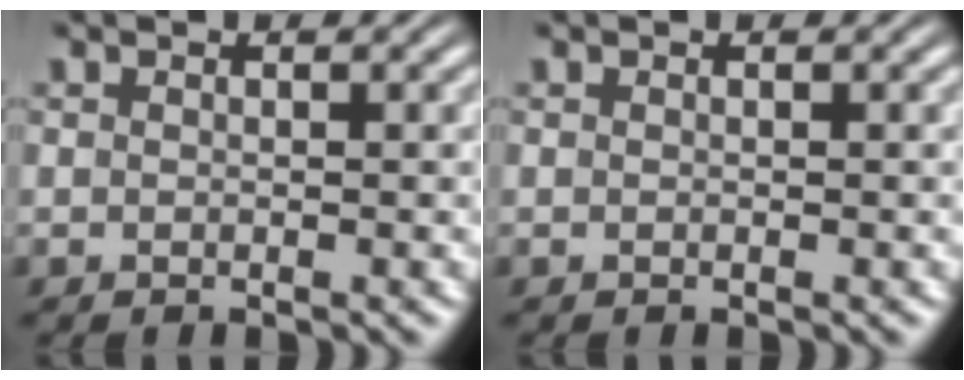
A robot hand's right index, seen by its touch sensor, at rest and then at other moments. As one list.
[{"total": 0.0}]